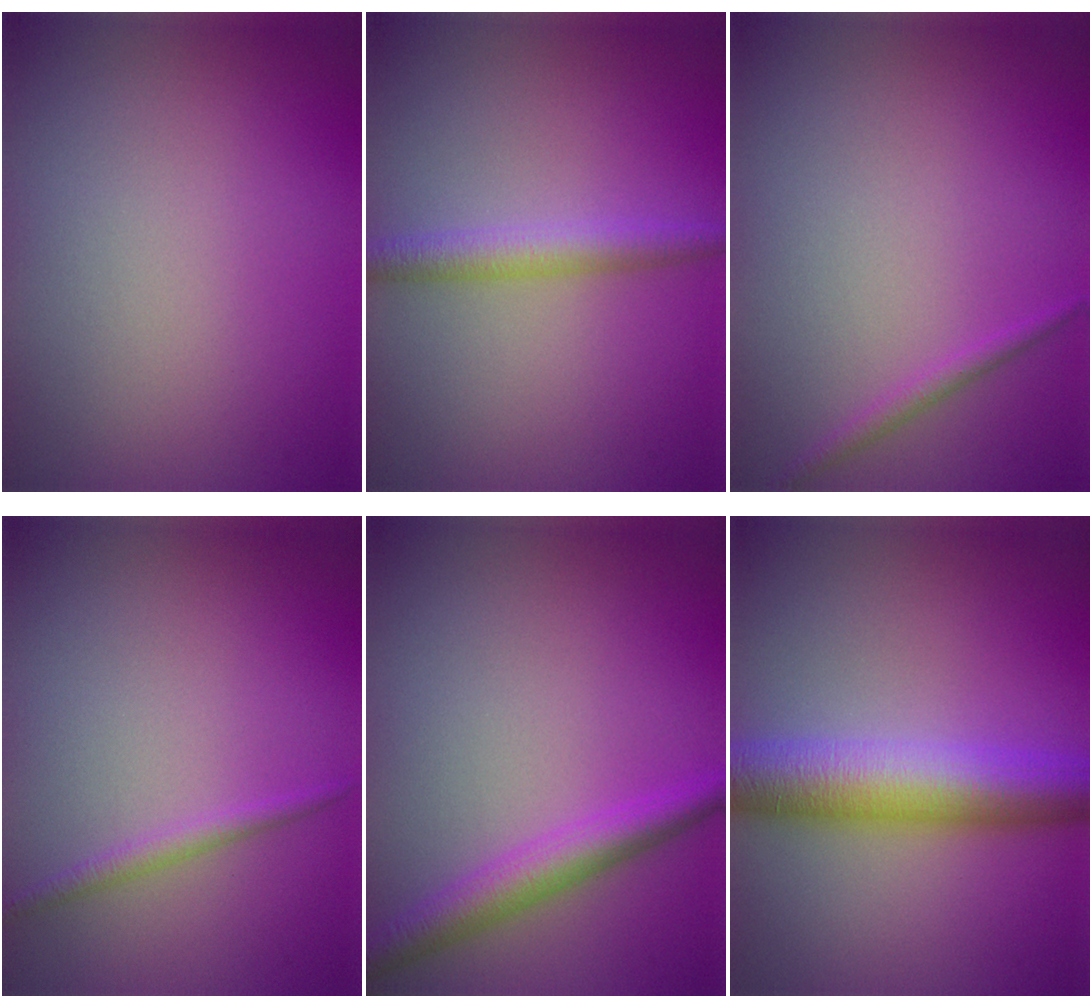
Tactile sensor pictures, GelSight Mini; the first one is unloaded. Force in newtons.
{"total": 2.5, "press": 2.5, "slide": 0.0}
{"total": 1.1, "press": 1.0, "slide": 0.1}
{"total": 1.2, "press": 1.2, "slide": 0.1}
{"total": 3.5, "press": 3.5, "slide": 0.0}
{"total": 7.4, "press": 7.4, "slide": 0.2}